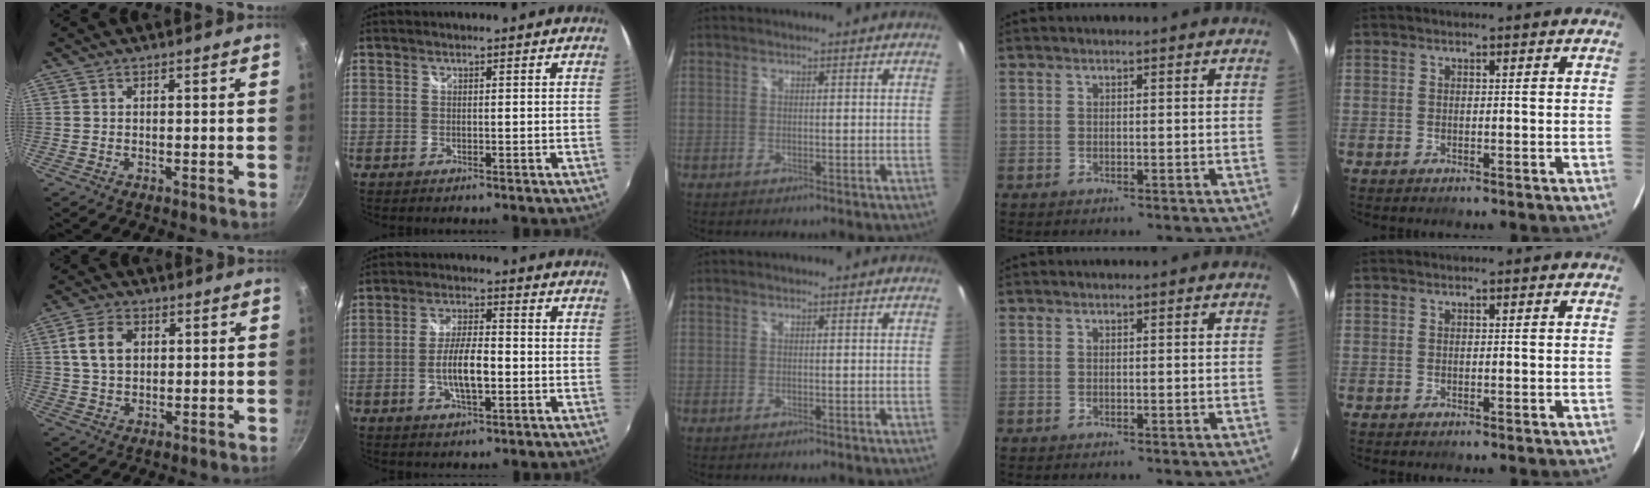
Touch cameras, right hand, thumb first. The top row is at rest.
{"thumb": {"total": 7.2, "force": [1.6, 5.2, 4.8], "torque": [-0.073, 0.005, 0.027]}, "index": {"total": 7.3, "force": [-1.8, 2.3, 6.7], "torque": [-0.130, 0.000, -0.031]}}